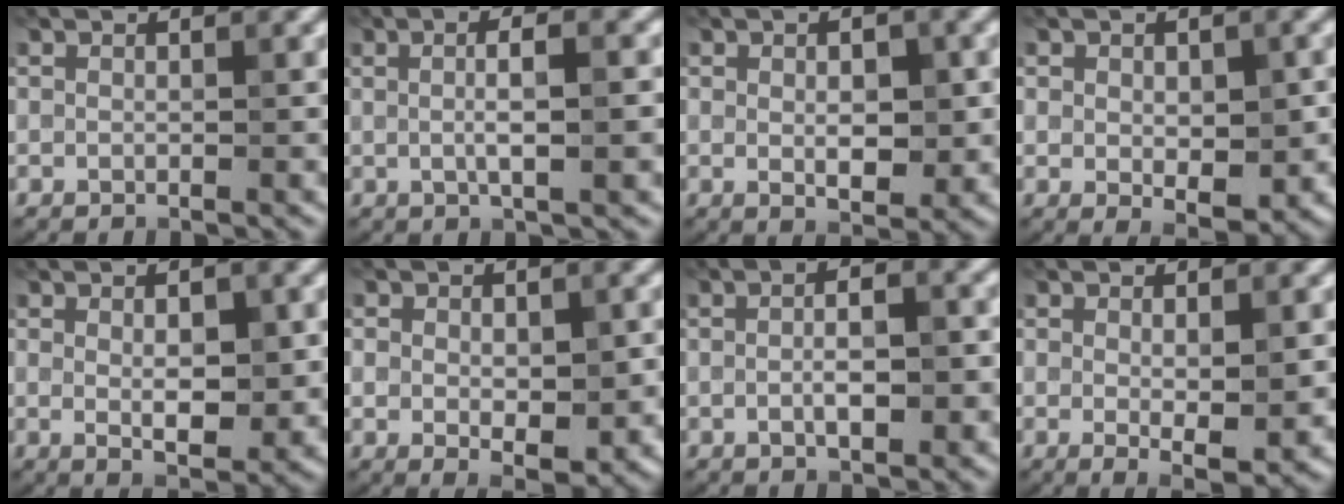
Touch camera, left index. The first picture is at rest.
{"total": 4.1, "force": [0.2, 1.0, 4.0], "torque": [-0.064, 0.005, 0.002]}
{"total": 3.8, "force": [0.1, 1.7, 3.4], "torque": [-0.048, -0.003, 0.005]}
{"total": 4.3, "force": [-0.2, 2.4, 3.6], "torque": [-0.049, -0.007, 0.003]}
{"total": 4.3, "force": [0.3, 1.6, 4.0], "torque": [-0.060, -0.004, 0.009]}
{"total": 5.0, "force": [-0.5, 2.7, 4.1], "torque": [-0.060, -0.011, -0.001]}
{"total": 4.0, "force": [-0.6, 1.4, 3.7], "torque": [-0.058, 0.001, -0.010]}
{"total": 3.8, "force": [-0.2, 1.0, 3.7], "torque": [-0.054, -0.010, 0.002]}